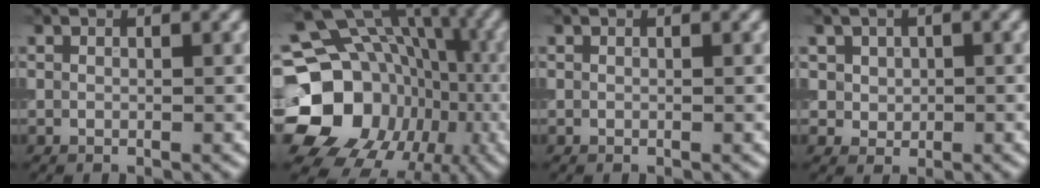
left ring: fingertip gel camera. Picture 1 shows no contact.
{"total": 21.6, "force": [-3.9, 18.8, 9.8], "torque": [-0.162, -0.008, -0.093]}
{"total": 0.0}
{"total": 2.7, "force": [1.0, 2.3, 1.1], "torque": [-0.024, 0.002, 0.025]}